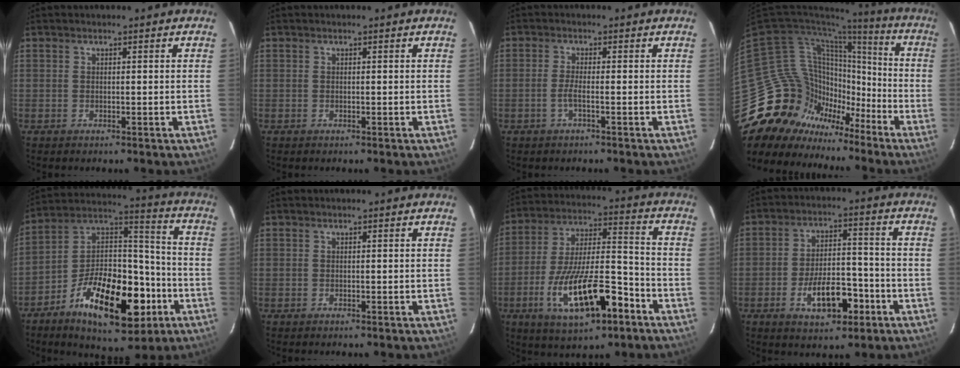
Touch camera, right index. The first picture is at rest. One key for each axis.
{"total": 0.0}
{"total": 1.8, "fx": -0.9, "fy": -0.2, "fz": 1.6, "tx": -0.032, "ty": 0.000, "tz": -0.020}
{"total": 21.4, "fx": -13.7, "fy": 15.3, "fz": 5.9, "tx": -0.139, "ty": 0.031, "tz": -0.225}
{"total": 21.8, "fx": -10.0, "fy": 10.3, "fz": 16.4, "tx": -0.277, "ty": 0.023, "tz": -0.156}
{"total": 0.0}
{"total": 19.2, "fx": -9.3, "fy": 6.4, "fz": 15.5, "tx": -0.295, "ty": -0.010, "tz": -0.150}
{"total": 10.7, "fx": -5.1, "fy": 5.0, "fz": 8.0, "tx": -0.149, "ty": 0.012, "tz": -0.068}